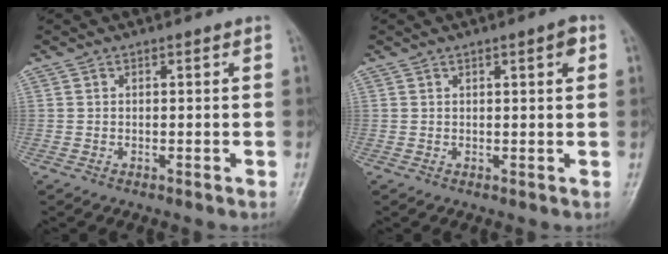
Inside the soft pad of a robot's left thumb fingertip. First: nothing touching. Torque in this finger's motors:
{"motor_torque": [-0.08, 0.00, -0.05, -0.05, 0.07]}